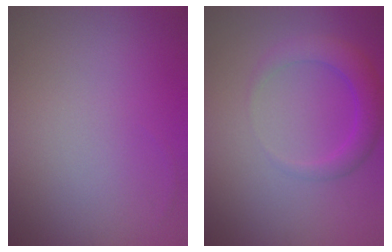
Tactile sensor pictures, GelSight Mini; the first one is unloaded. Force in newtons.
{"total": 2.9, "press": 2.9, "slide": 0.2}